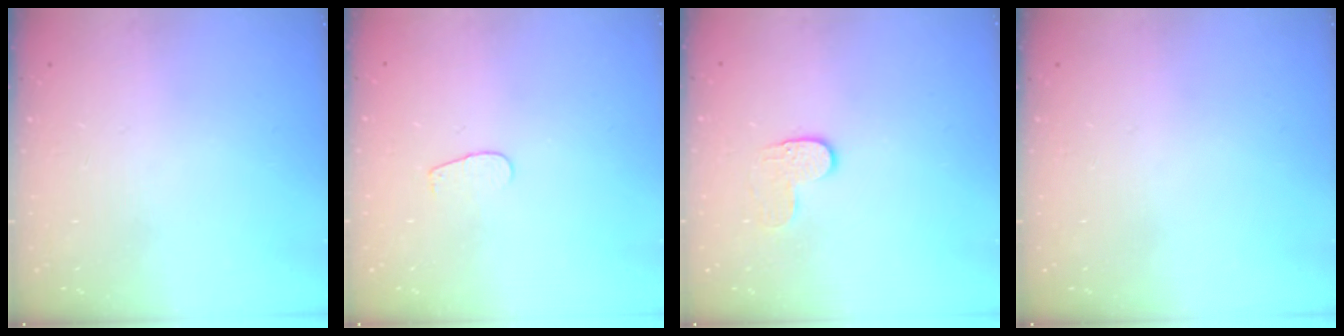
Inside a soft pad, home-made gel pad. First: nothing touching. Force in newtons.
{"total": 2.6, "press": 2.5, "slide": 0.3}
{"total": 3.6, "press": 3.6, "slide": 0.3}
{"total": 0.0}